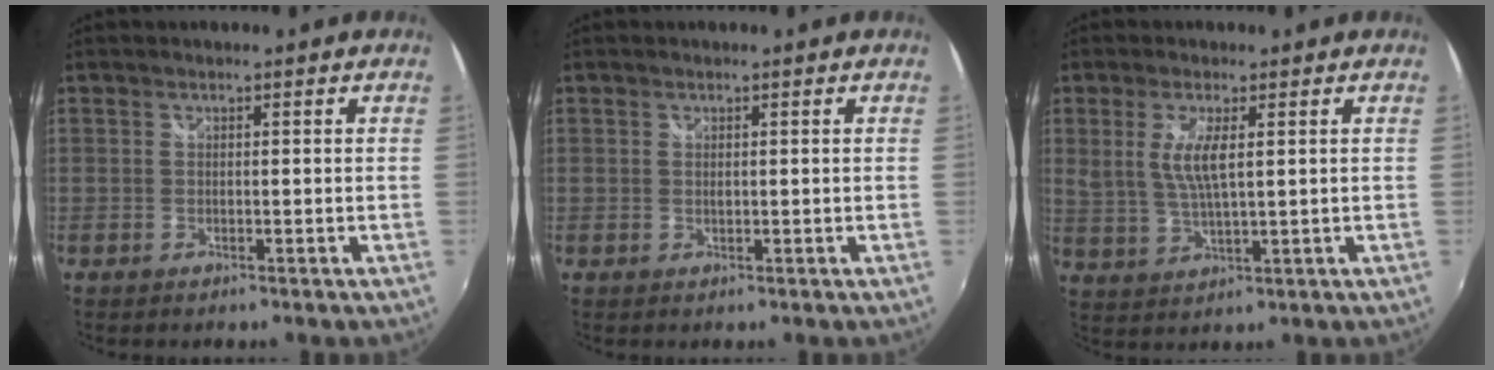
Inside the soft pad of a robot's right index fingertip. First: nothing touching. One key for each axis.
{"total": 0.5, "fx": 0.1, "fy": 0.4, "fz": 0.3, "tx": -0.006, "ty": -0.001, "tz": 0.002}
{"total": 5.8, "fx": 1.5, "fy": 1.3, "fz": 5.4, "tx": -0.111, "ty": -0.006, "tz": 0.034}